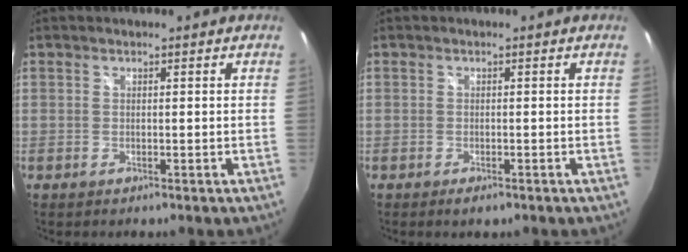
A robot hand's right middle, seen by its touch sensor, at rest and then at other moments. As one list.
[{"total": 1.8, "force": [-1.2, 0.7, 1.1], "torque": [-0.020, -0.007, -0.018]}]